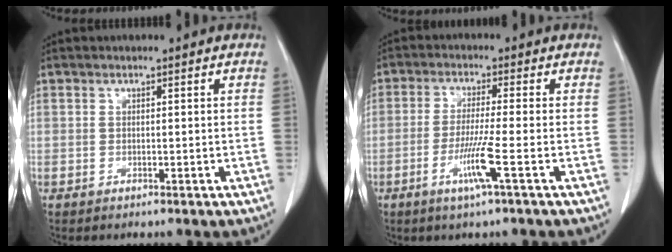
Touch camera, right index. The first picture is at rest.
{"total": 6.0, "force": [-2.4, -1.0, 5.4], "torque": [-0.105, -0.016, -0.049]}